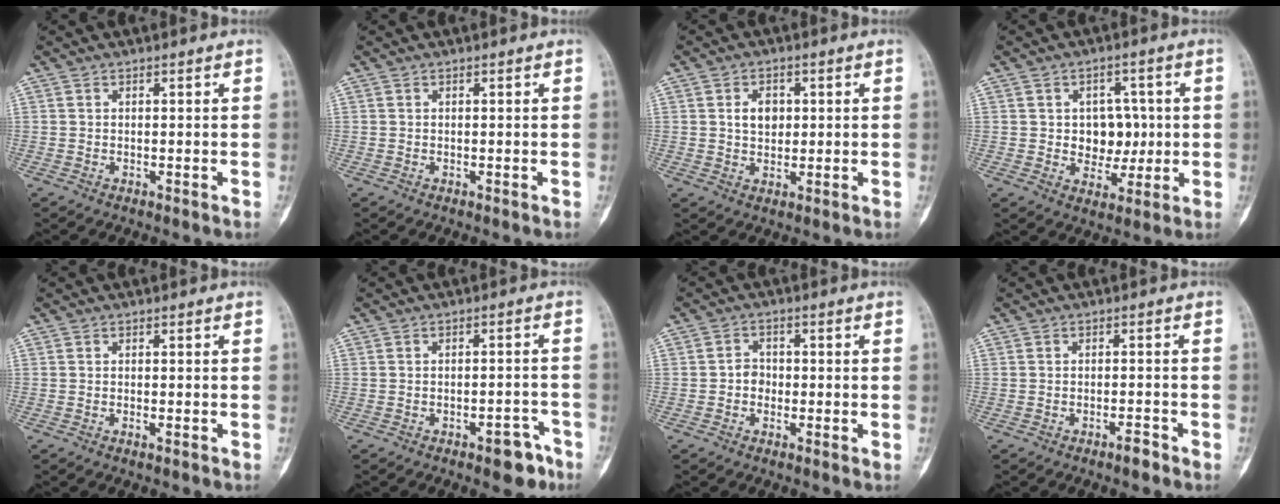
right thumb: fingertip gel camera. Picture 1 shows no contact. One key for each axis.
{"total": 0.0}
{"total": 4.4, "fx": 0.9, "fy": 3.3, "fz": 2.9, "tx": -0.030, "ty": -0.002, "tz": 0.014}
{"total": 7.6, "fx": 0.4, "fy": 6.0, "fz": 4.6, "tx": -0.017, "ty": 0.003, "tz": 0.012}
{"total": 0.6, "fx": -0.3, "fy": 0.2, "fz": 0.5, "tx": -0.008, "ty": 0.000, "tz": -0.006}
{"total": 5.4, "fx": -3.5, "fy": 2.4, "fz": 3.4, "tx": -0.023, "ty": 0.028, "tz": -0.039}
{"total": 2.8, "fx": -0.6, "fy": 2.4, "fz": 1.4, "tx": -0.001, "ty": 0.009, "tz": -0.021}
{"total": 2.0, "fx": -1.5, "fy": 0.4, "fz": 1.1, "tx": -0.018, "ty": 0.011, "tz": -0.027}